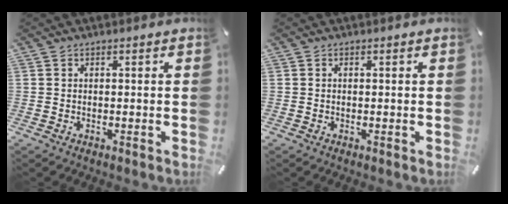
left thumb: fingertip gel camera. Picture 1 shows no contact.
{"total": 0.0}